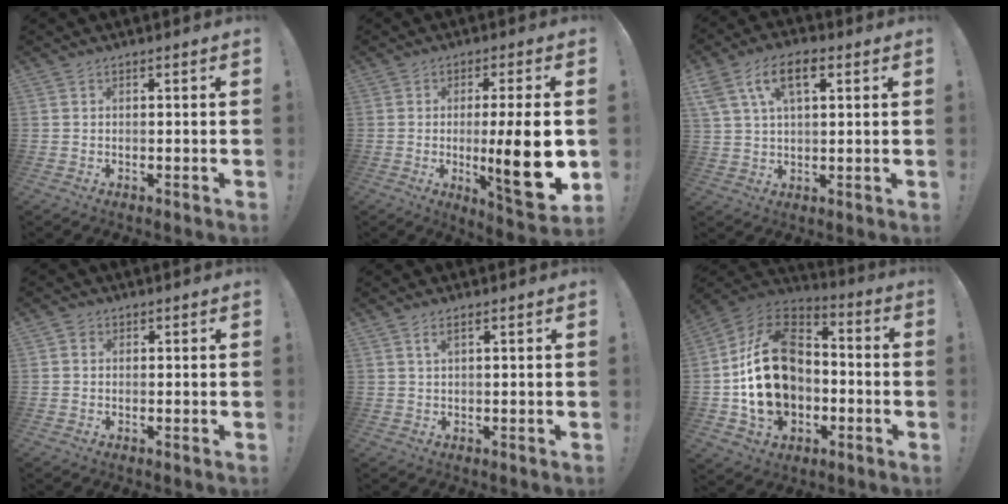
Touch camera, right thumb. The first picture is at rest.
{"total": 16.5, "force": [-2.0, 2.8, 16.2], "torque": [-0.231, -0.007, -0.022]}
{"total": 10.6, "force": [4.4, 5.6, 7.9], "torque": [-0.140, 0.002, 0.080]}
{"total": 1.3, "force": [0.4, 1.2, 0.3], "torque": [-0.012, 0.005, 0.008]}
{"total": 2.2, "force": [1.0, 0.5, 1.9], "torque": [-0.033, -0.001, 0.016]}
{"total": 23.6, "force": [-1.1, 17.5, 15.8], "torque": [-0.273, 0.028, -0.002]}